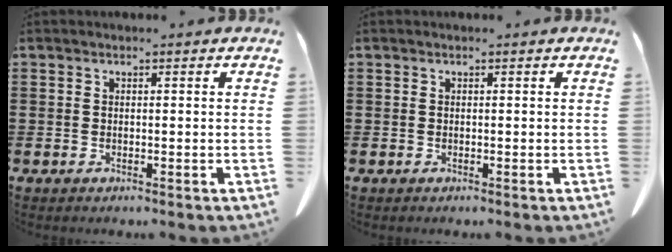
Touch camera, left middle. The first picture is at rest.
{"total": 0.0}